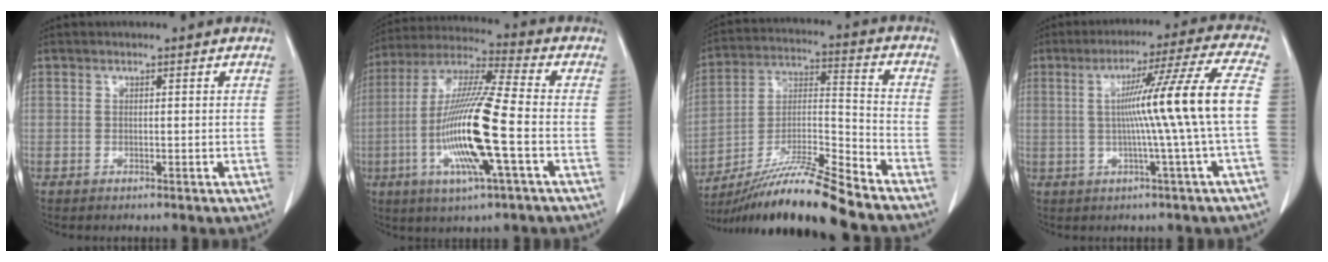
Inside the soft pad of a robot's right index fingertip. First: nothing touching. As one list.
[{"total": 16.5, "force": [-4.0, 0.6, 16.0], "torque": [-0.327, -0.012, -0.081]}, {"total": 16.0, "force": [-13.6, -1.1, 8.4], "torque": [-0.156, -0.009, -0.246]}, {"total": 13.3, "force": [-0.5, -2.7, 13.0], "torque": [-0.193, 0.009, -0.004]}]